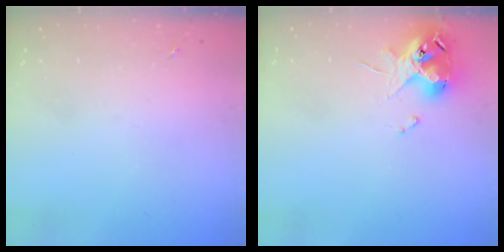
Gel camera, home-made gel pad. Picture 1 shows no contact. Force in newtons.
{"total": 12.6, "press": 12.5, "slide": 1.7}